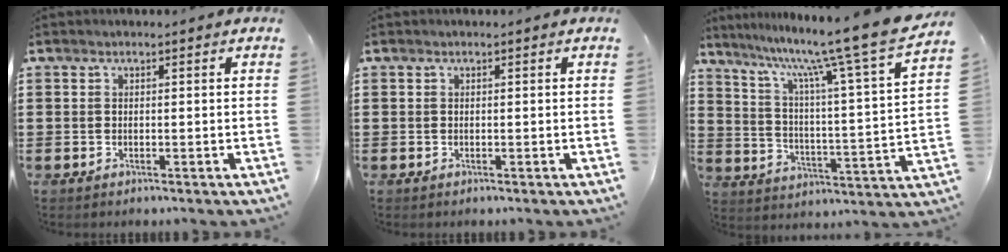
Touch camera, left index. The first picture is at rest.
{"total": 0.0}
{"total": 11.2, "force": [9.5, -1.5, 5.8], "torque": [-0.122, -0.084, 0.142]}